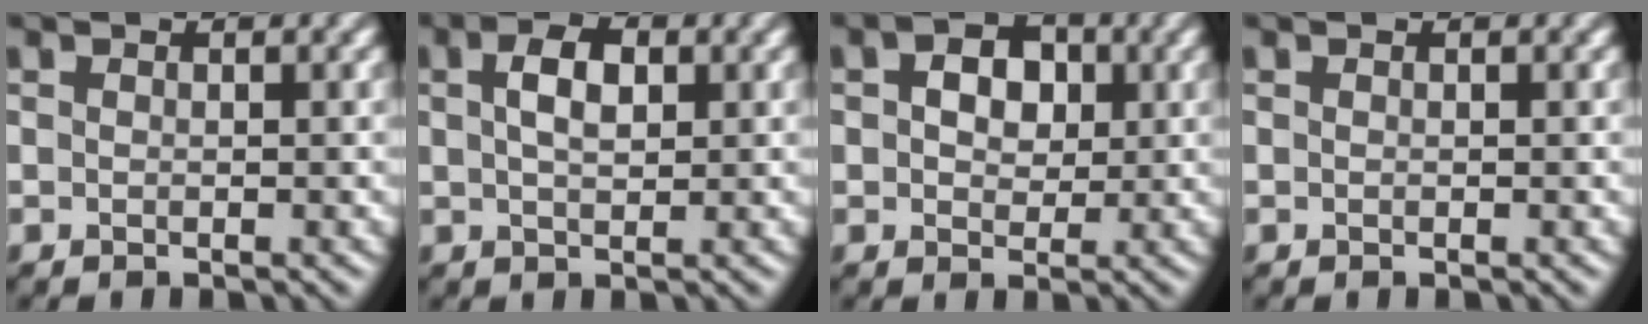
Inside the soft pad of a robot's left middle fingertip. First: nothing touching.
{"total": 3.1, "force": [0.9, 1.6, 2.5], "torque": [-0.048, 0.005, 0.016]}
{"total": 3.9, "force": [0.9, 2.7, 2.6], "torque": [-0.038, 0.003, 0.007]}
{"total": 0.0}